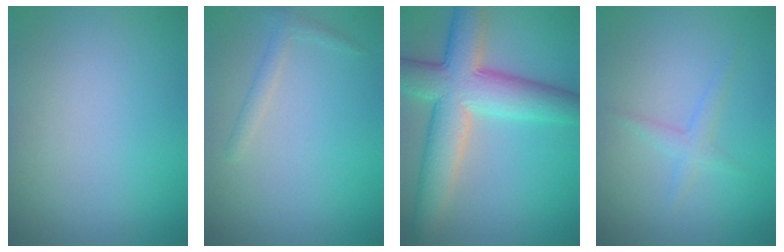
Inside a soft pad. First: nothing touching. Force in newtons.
{"total": 1.3, "press": 1.3, "slide": 0.0}
{"total": 9.2, "press": 9.2, "slide": 0.4}
{"total": 1.4, "press": 1.4, "slide": 0.0}